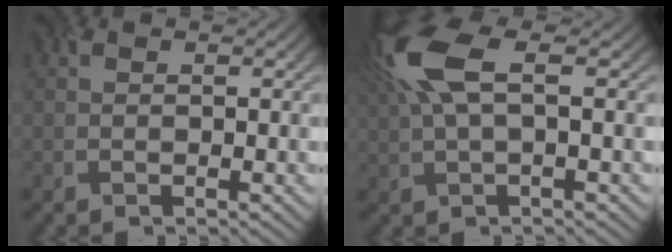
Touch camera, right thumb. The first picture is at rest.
{"total": 7.6, "force": [2.3, 2.6, 6.8], "torque": [-0.166, 0.015, 0.038]}